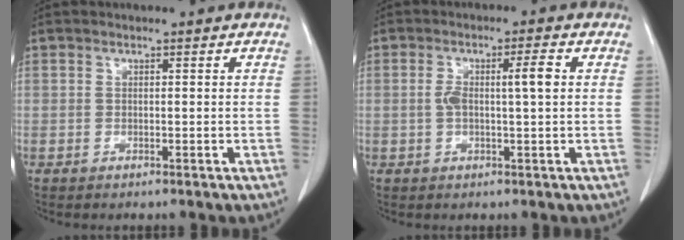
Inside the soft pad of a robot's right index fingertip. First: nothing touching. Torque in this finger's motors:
{"motor_torque": [0.17, 0.12, 0.12, 0.07]}